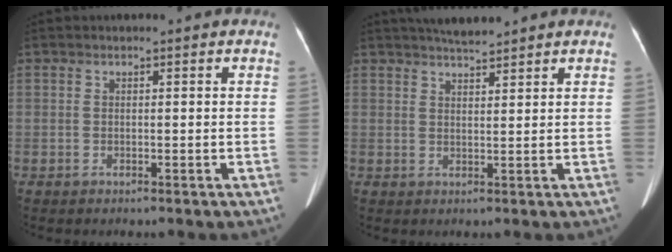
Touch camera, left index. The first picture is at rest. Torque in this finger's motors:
{"motor_torque": [0.83, -1.31, 0.00, -0.07]}